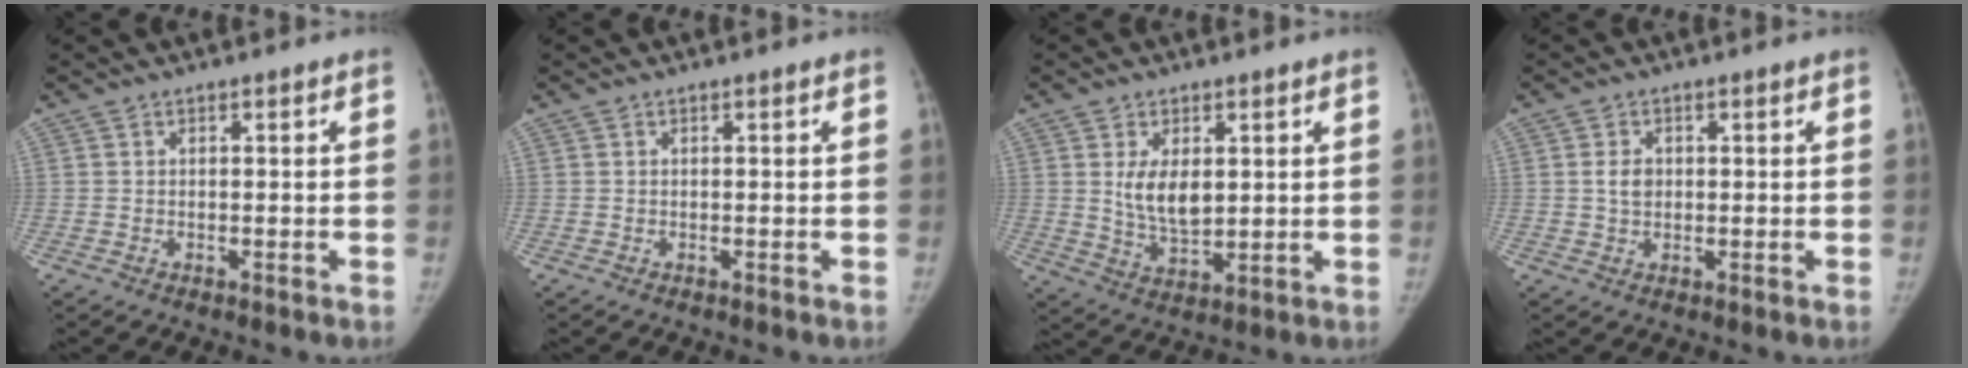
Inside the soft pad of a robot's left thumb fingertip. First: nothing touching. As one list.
[{"total": 0.0}, {"total": 7.6, "force": [1.8, 4.2, 6.1], "torque": [-0.091, -0.022, 0.046]}, {"total": 2.8, "force": [0.4, 2.1, 1.9], "torque": [-0.027, 0.000, 0.010]}]